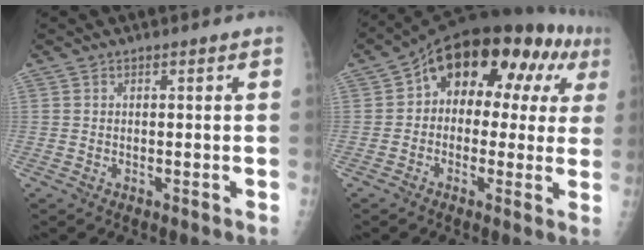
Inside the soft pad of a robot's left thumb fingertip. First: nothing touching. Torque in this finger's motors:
{"motor_torque": [0.88, 1.58, 0.35, -0.22, 0.11]}